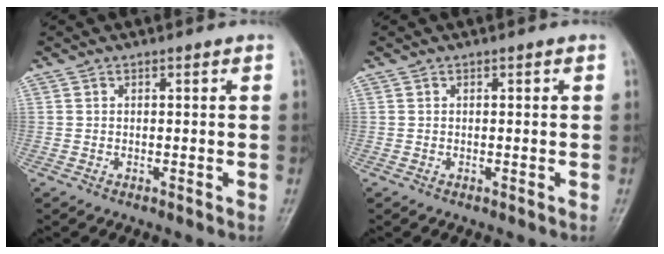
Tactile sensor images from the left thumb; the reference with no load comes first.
{"total": 0.0}